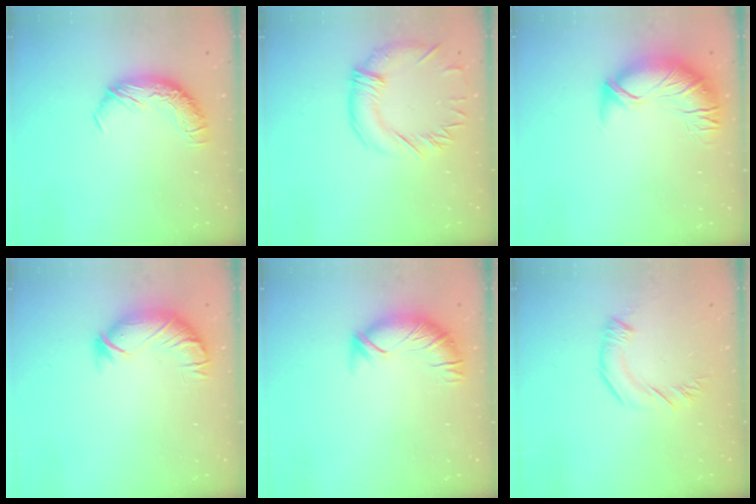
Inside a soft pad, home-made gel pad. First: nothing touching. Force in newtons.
{"total": 1.9, "press": 1.6, "slide": 1.1}
{"total": 2.7, "press": 1.1, "slide": 2.4}
{"total": 3.9, "press": 3.3, "slide": 2.1}
{"total": 3.3, "press": 3.1, "slide": 1.2}
{"total": 3.0, "press": 2.9, "slide": 0.5}